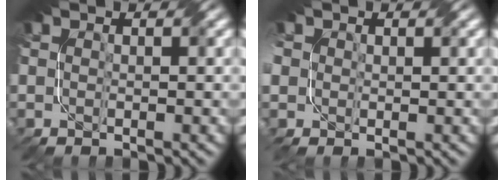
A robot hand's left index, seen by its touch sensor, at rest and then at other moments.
{"total": 2.3, "force": [0.7, 2.0, 0.9], "torque": [-0.021, 0.006, 0.016]}